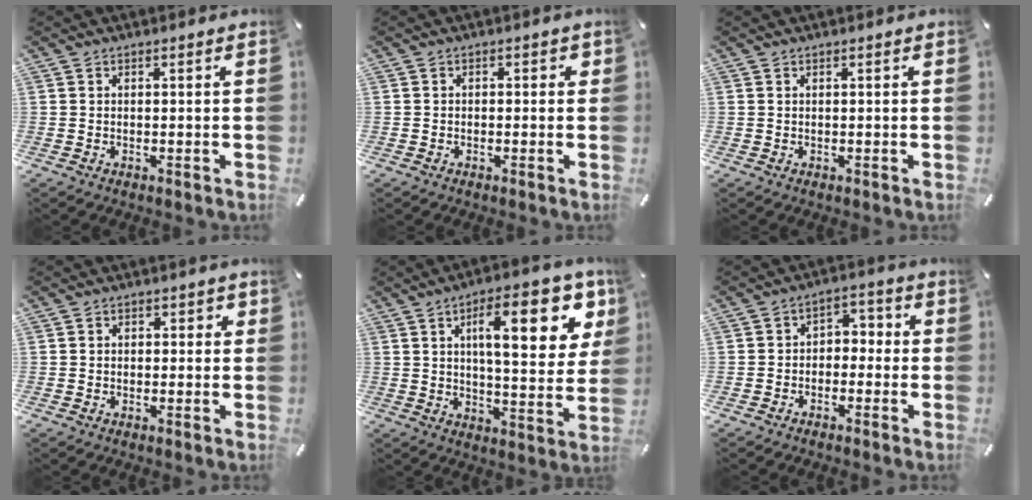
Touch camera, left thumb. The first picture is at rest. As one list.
[{"total": 1.2, "force": [-0.8, 0.8, 0.5], "torque": [-0.011, 0.006, -0.018]}, {"total": 0.0}, {"total": 2.0, "force": [-0.8, 1.5, 1.0], "torque": [-0.019, 0.011, -0.018]}, {"total": 19.8, "force": [7.5, 7.3, 16.8], "torque": [-0.243, -0.017, 0.110]}, {"total": 4.3, "force": [-3.0, 2.9, 1.2], "torque": [-0.018, 0.022, -0.061]}]